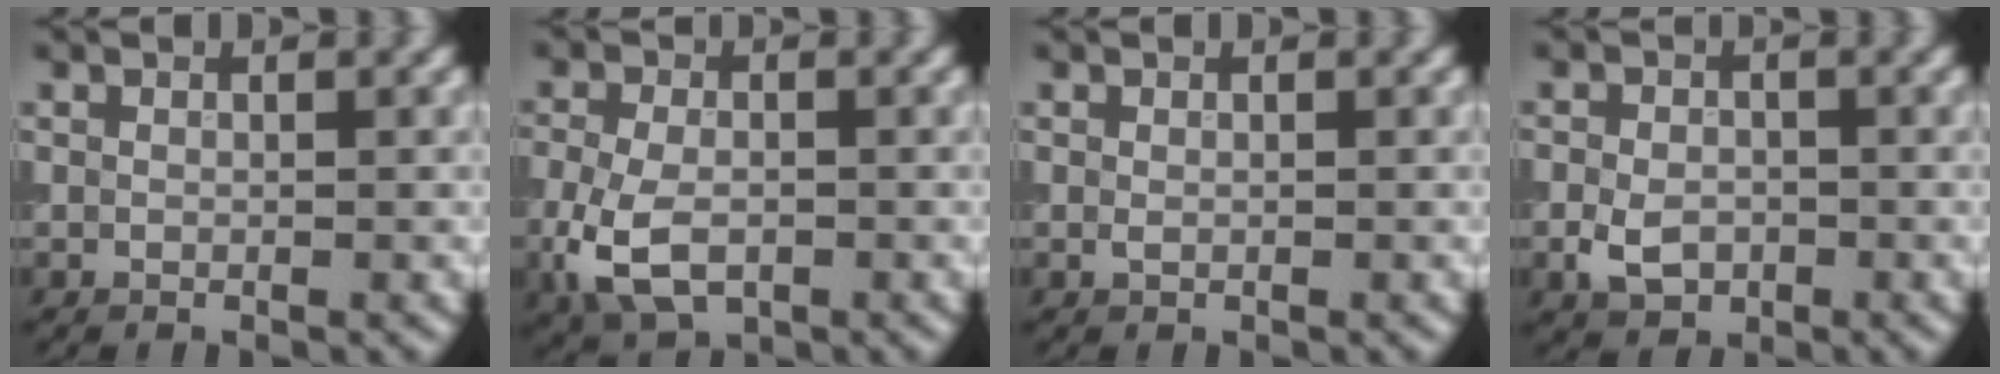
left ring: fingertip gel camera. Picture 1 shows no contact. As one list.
[{"total": 5.5, "force": [-1.8, 3.4, 3.9], "torque": [-0.096, -0.013, -0.036]}, {"total": 0.5, "force": [0.0, 0.4, 0.3], "torque": [-0.007, -0.002, 0.000]}, {"total": 3.2, "force": [-1.1, 2.3, 2.0], "torque": [-0.038, -0.006, -0.024]}]